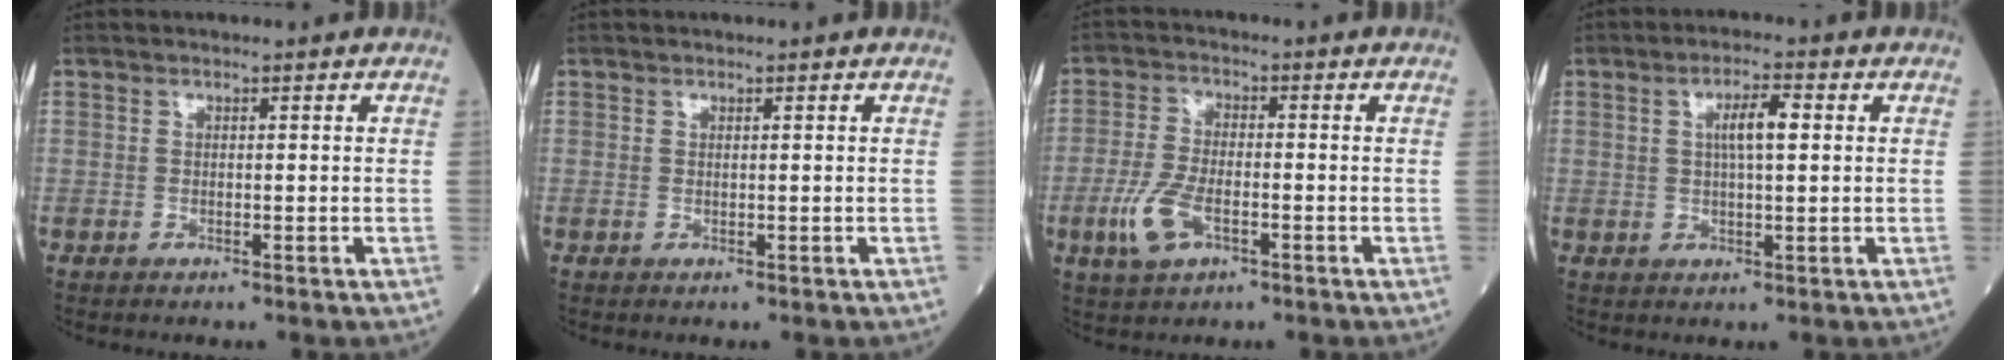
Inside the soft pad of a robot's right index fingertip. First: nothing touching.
{"total": 0.0}
{"total": 6.8, "force": [-2.7, 2.7, 5.6], "torque": [-0.133, -0.006, -0.051]}
{"total": 4.7, "force": [1.1, 1.0, 4.5], "torque": [-0.080, 0.008, 0.019]}